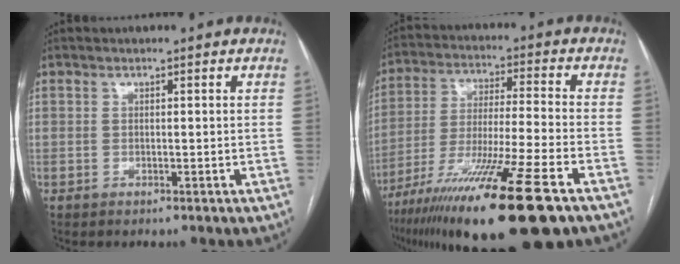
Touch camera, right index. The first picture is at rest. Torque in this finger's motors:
{"motor_torque": [1.36, -0.77, 1.05, 0.21]}